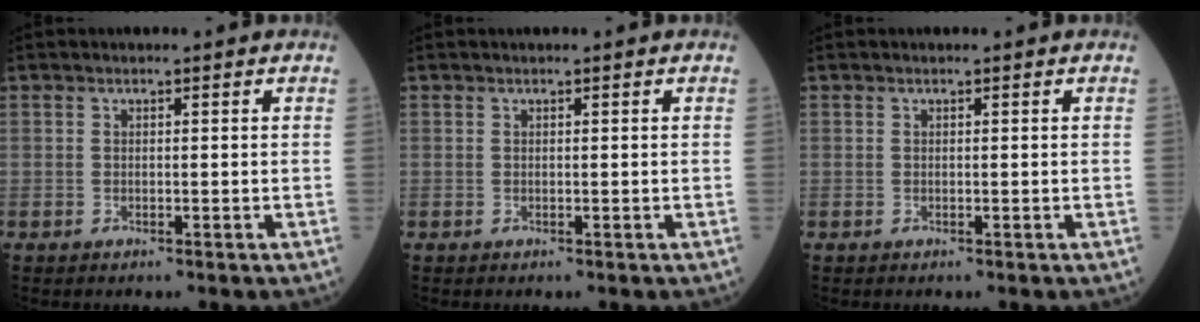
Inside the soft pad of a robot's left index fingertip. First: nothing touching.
{"total": 0.0}
{"total": 0.0}